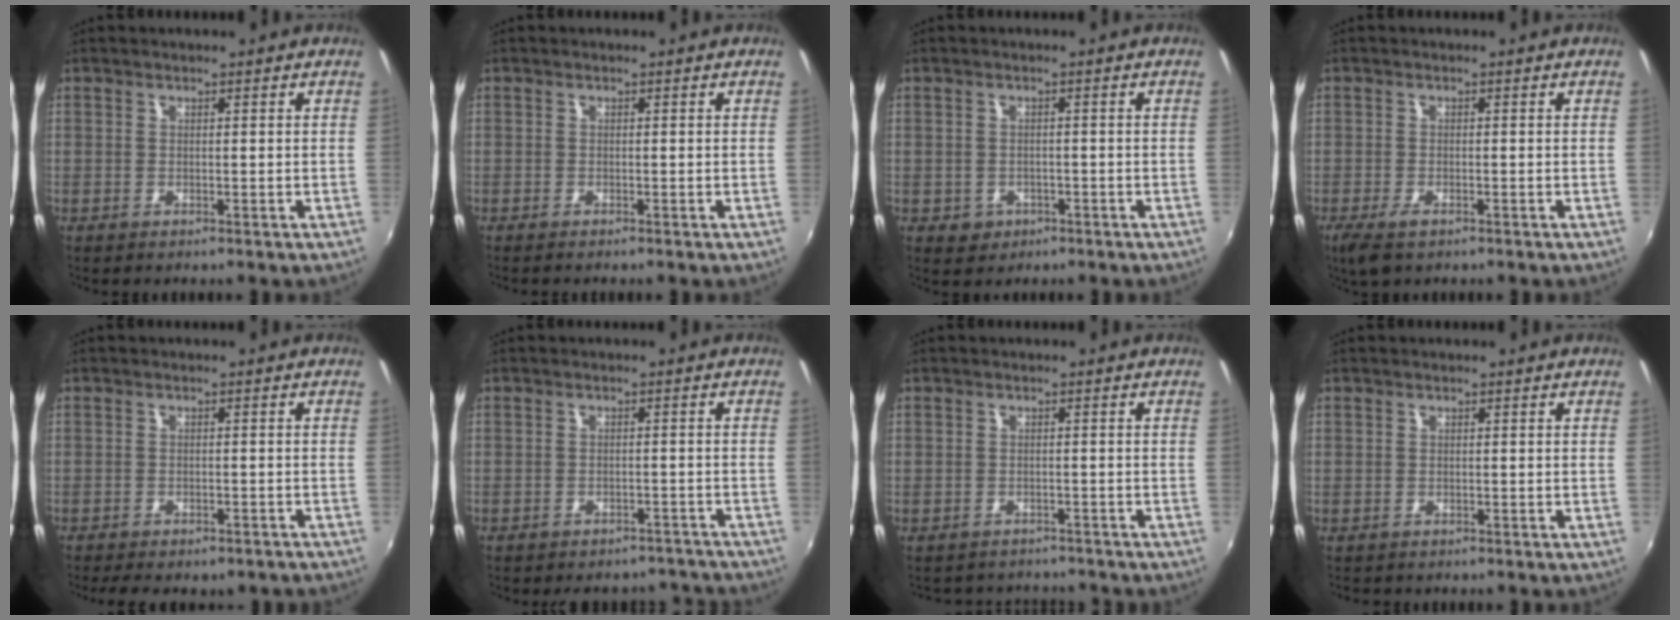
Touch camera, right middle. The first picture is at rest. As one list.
[{"total": 0.5, "force": [-0.5, 0.0, 0.2], "torque": [-0.001, -0.003, -0.011]}, {"total": 3.4, "force": [-1.3, 3.0, 0.9], "torque": [-0.026, -0.001, -0.014]}, {"total": 4.0, "force": [-2.6, 1.5, 2.7], "torque": [-0.062, -0.015, -0.048]}, {"total": 8.6, "force": [-7.0, 3.0, 3.9], "torque": [-0.091, -0.022, -0.091]}, {"total": 10.6, "force": [-9.4, 4.3, 2.4], "torque": [-0.054, 0.008, -0.105]}, {"total": 4.6, "force": [-3.6, 2.7, 0.2], "torque": [-0.004, 0.014, -0.053]}, {"total": 1.1, "force": [-0.6, 0.9, -0.1], "torque": [-0.002, 0.001, -0.009]}]